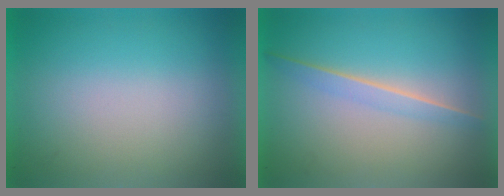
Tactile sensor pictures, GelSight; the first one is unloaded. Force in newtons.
{"total": 1.4}